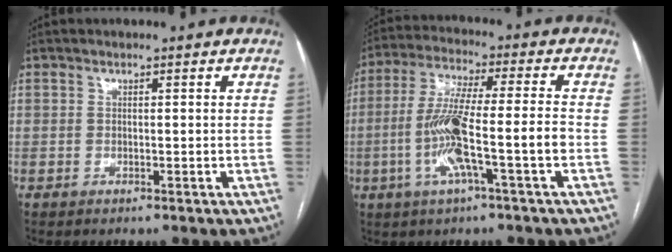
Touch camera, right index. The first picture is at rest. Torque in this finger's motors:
{"motor_torque": [1.55, -0.11, 0.60, 0.21]}